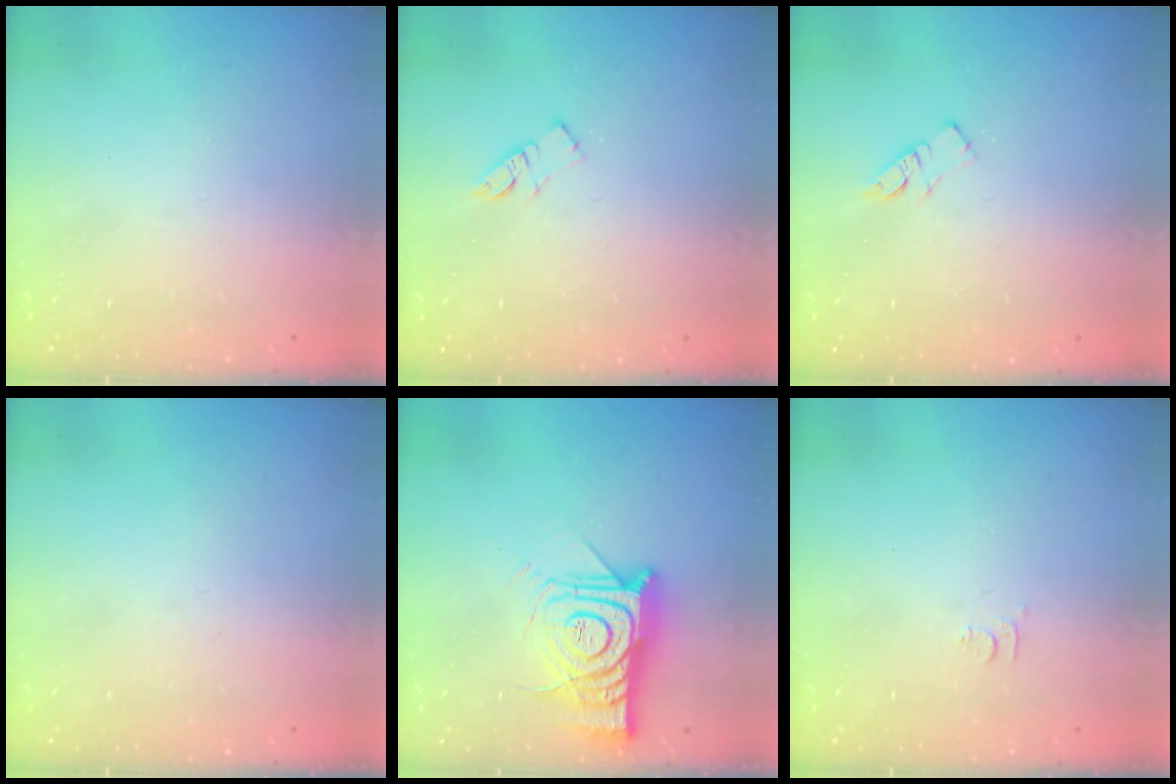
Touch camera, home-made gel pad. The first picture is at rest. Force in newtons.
{"total": 5.8, "press": 5.8, "slide": 0.1}
{"total": 5.8, "press": 5.8, "slide": 0.1}
{"total": 0.0}
{"total": 15.3, "press": 15.2, "slide": 1.4}
{"total": 5.2, "press": 5.1, "slide": 0.5}